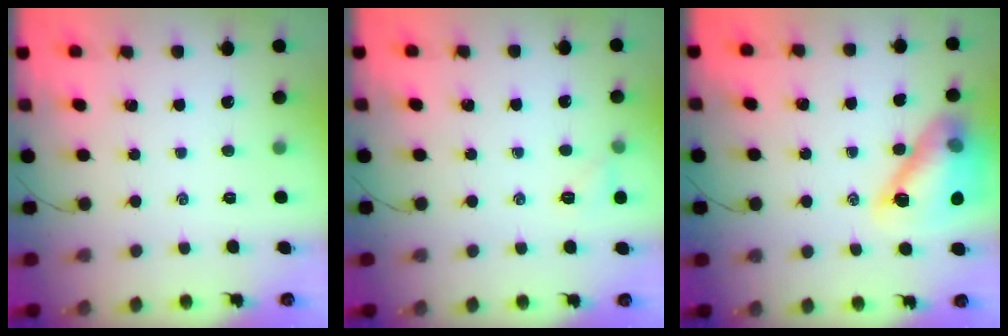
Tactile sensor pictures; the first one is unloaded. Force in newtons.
{"total": 5.2, "press": 5.0, "slide": 1.5}
{"total": 14.3, "press": 14.0, "slide": 2.8}